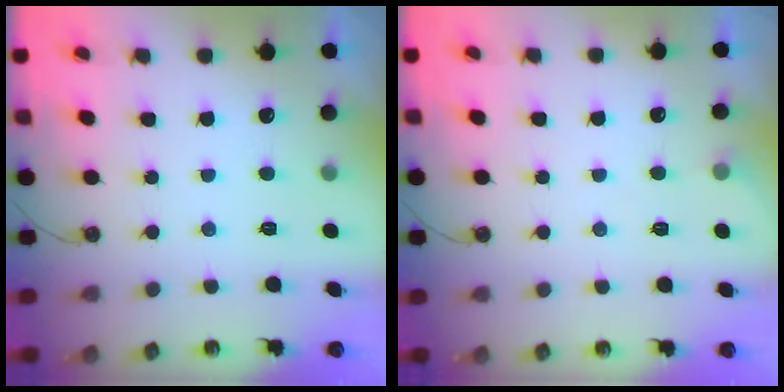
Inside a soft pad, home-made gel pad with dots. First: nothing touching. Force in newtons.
{"total": 3.7, "press": 3.7, "slide": 0.6}